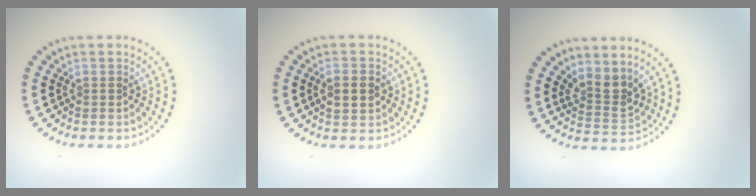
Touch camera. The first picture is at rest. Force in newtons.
{"total": 2.3, "press": 2.3, "slide": 0.3}
{"total": 2.9, "press": 2.2, "slide": 1.9}